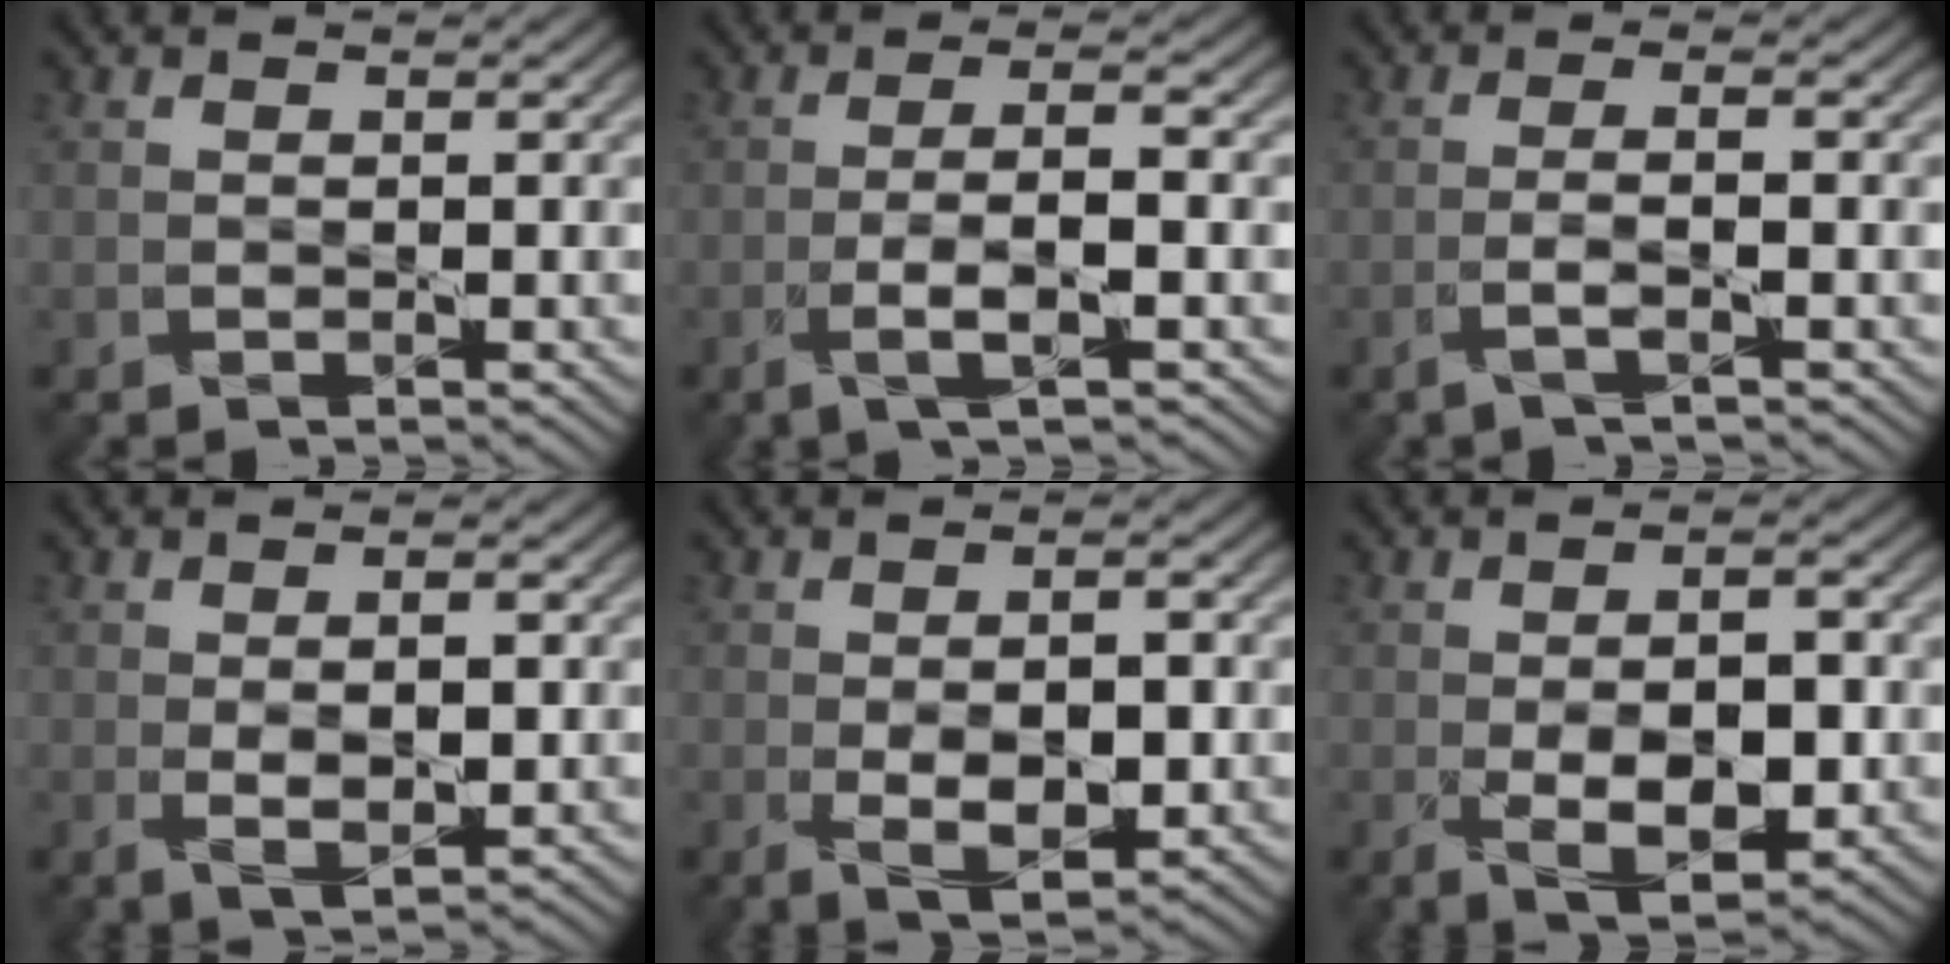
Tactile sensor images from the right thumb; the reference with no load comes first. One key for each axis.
{"total": 4.8, "fx": -1.7, "fy": 0.8, "fz": 4.5, "tx": -0.085, "ty": 0.012, "tz": -0.039}
{"total": 2.5, "fx": -1.1, "fy": 0.1, "fz": 2.2, "tx": -0.041, "ty": 0.015, "tz": -0.036}
{"total": 3.4, "fx": 0.2, "fy": 1.4, "fz": 3.1, "tx": -0.064, "ty": -0.003, "tz": 0.004}
{"total": 5.4, "fx": -0.6, "fy": 2.8, "fz": 4.6, "tx": -0.085, "ty": -0.013, "tz": -0.006}
{"total": 6.9, "fx": -1.2, "fy": 3.6, "fz": 5.8, "tx": -0.108, "ty": -0.015, "tz": -0.013}